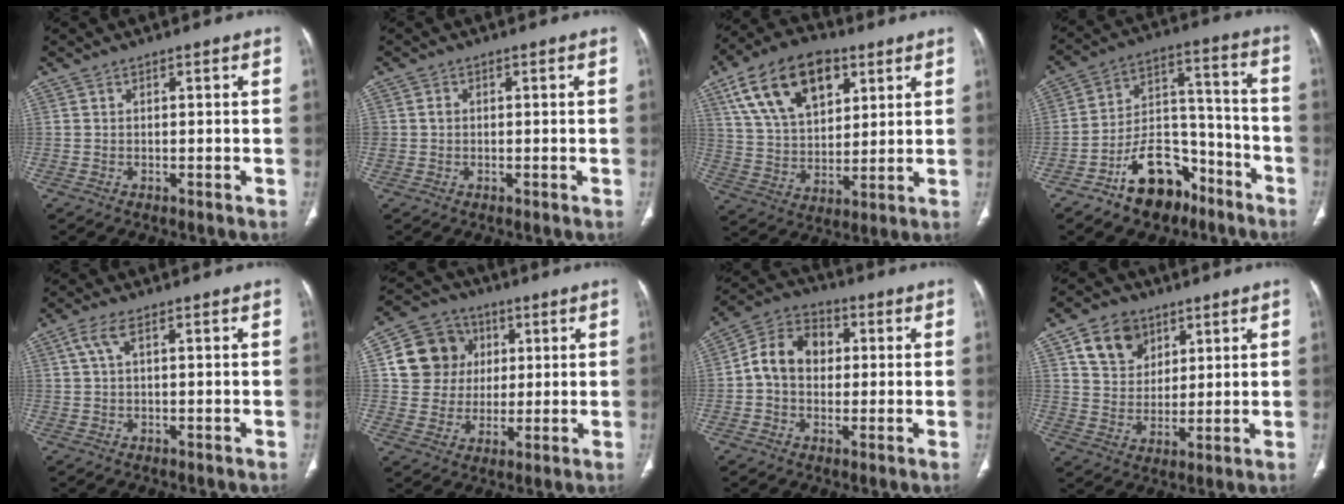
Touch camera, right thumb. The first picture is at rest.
{"total": 1.6, "force": [0.1, 1.3, 0.8], "torque": [-0.014, 0.004, 0.004]}
{"total": 18.5, "force": [8.6, 10.8, 12.3], "torque": [-0.187, -0.018, 0.157]}
{"total": 15.2, "force": [-9.4, 9.1, 7.7], "torque": [-0.081, 0.090, -0.154]}
{"total": 3.0, "force": [1.1, 1.0, 2.6], "torque": [-0.073, 0.014, 0.025]}
{"total": 12.5, "force": [3.0, 11.5, 4.1], "torque": [-0.050, 0.007, 0.053]}
{"total": 10.4, "force": [0.9, 8.1, 6.5], "torque": [-0.095, 0.028, 0.003]}
{"total": 10.2, "force": [5.1, 7.6, 4.3], "torque": [-0.050, -0.021, 0.095]}